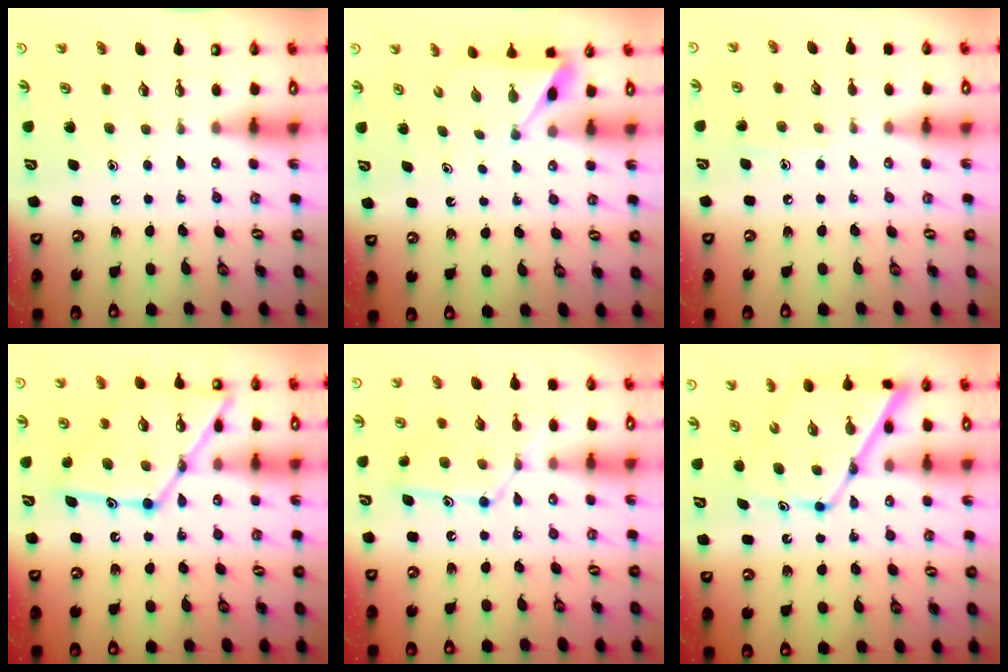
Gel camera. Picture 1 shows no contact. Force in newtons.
{"total": 2.7, "press": 2.7, "slide": 0.3}
{"total": 6.2, "press": 6.2, "slide": 0.7}
{"total": 19.1, "press": 19.0, "slide": 1.6}
{"total": 12.7, "press": 12.6, "slide": 1.1}
{"total": 12.8, "press": 12.8, "slide": 1.1}